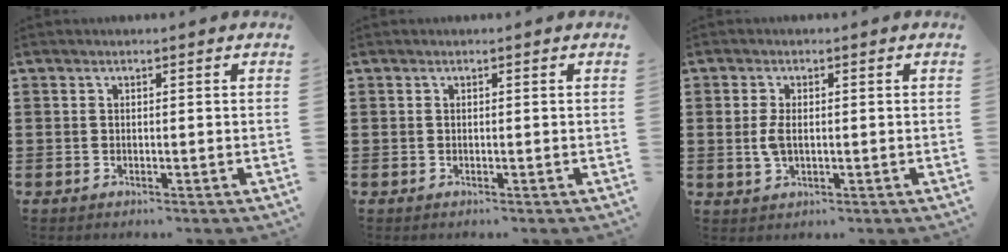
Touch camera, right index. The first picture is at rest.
{"total": 0.0}
{"total": 3.1, "force": [0.0, 1.6, 2.7], "torque": [-0.069, -0.001, -0.005]}